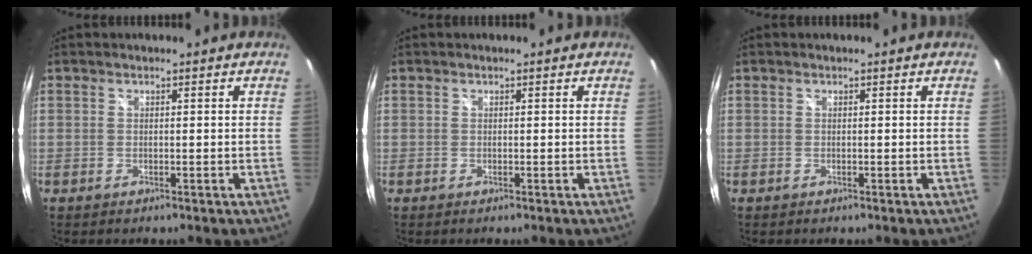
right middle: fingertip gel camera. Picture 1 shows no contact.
{"total": 0.0}
{"total": 0.0}